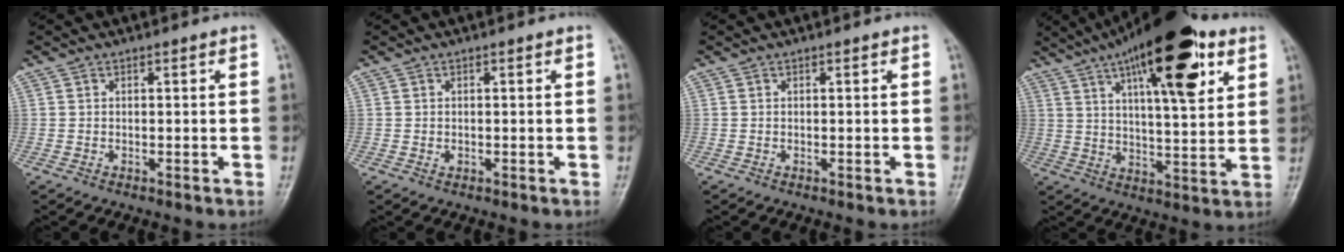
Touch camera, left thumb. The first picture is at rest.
{"total": 0.8, "force": [0.1, 0.6, 0.5], "torque": [-0.005, 0.000, 0.003]}
{"total": 0.0}
{"total": 21.4, "force": [10.5, 6.9, 17.3], "torque": [-0.245, -0.022, 0.161]}